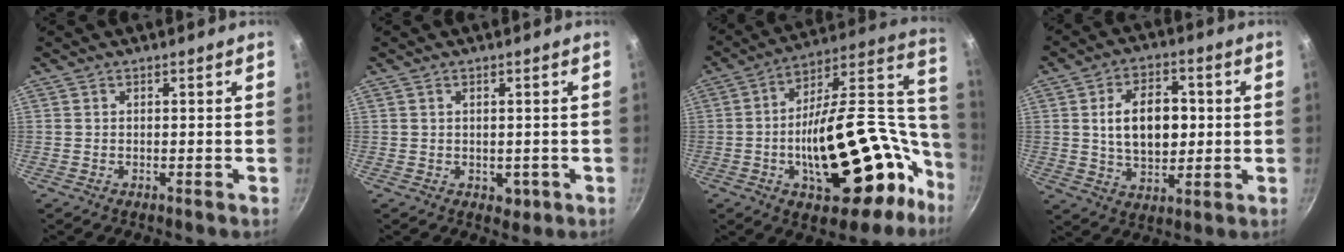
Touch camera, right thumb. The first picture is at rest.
{"total": 2.3, "force": [-0.2, 1.7, 1.5], "torque": [-0.014, -0.001, 0.003]}
{"total": 33.2, "force": [-9.2, 17.0, 27.0], "torque": [-0.352, 0.064, -0.127]}
{"total": 12.7, "force": [1.3, 8.1, 9.7], "torque": [-0.127, 0.003, 0.021]}